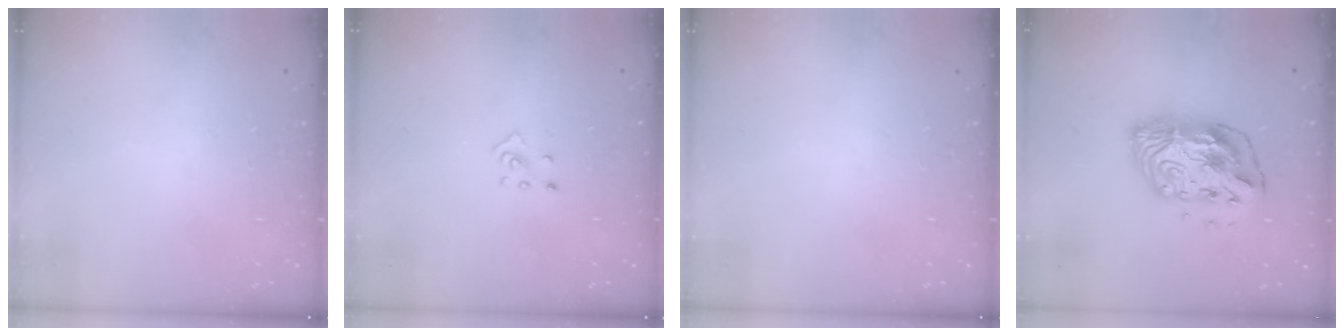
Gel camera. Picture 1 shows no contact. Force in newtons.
{"total": 3.9, "press": 3.9, "slide": 0.2}
{"total": 0.0}
{"total": 13.7, "press": 13.7, "slide": 1.0}